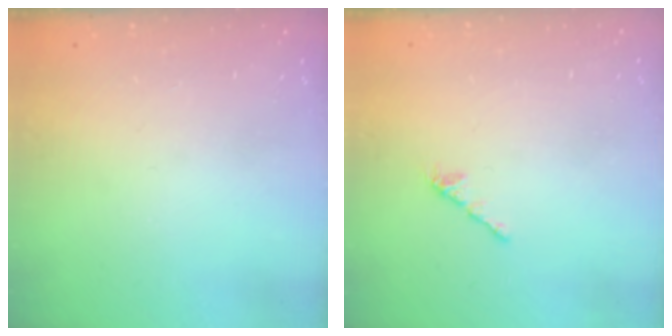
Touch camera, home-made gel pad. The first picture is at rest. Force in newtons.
{"total": 2.1, "press": 2.0, "slide": 0.7}